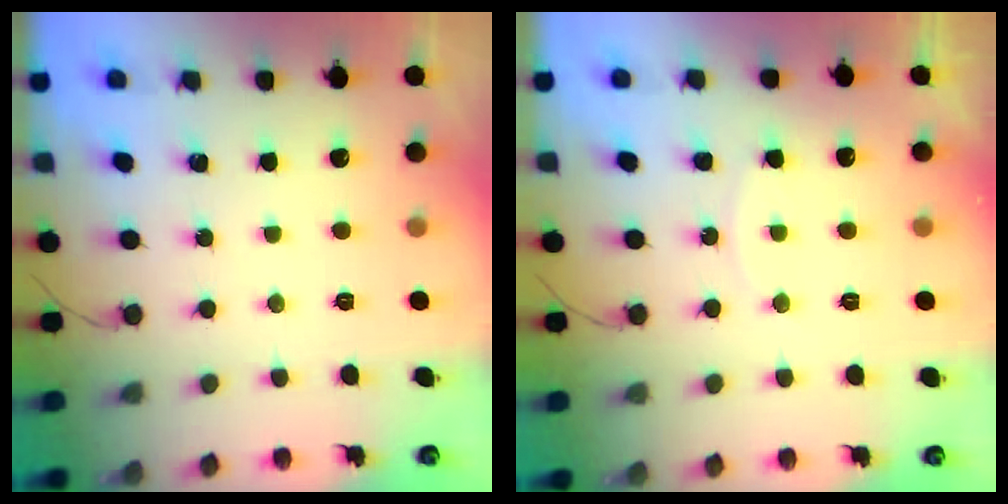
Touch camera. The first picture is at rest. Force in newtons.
{"total": 5.9, "press": 5.9, "slide": 0.4}